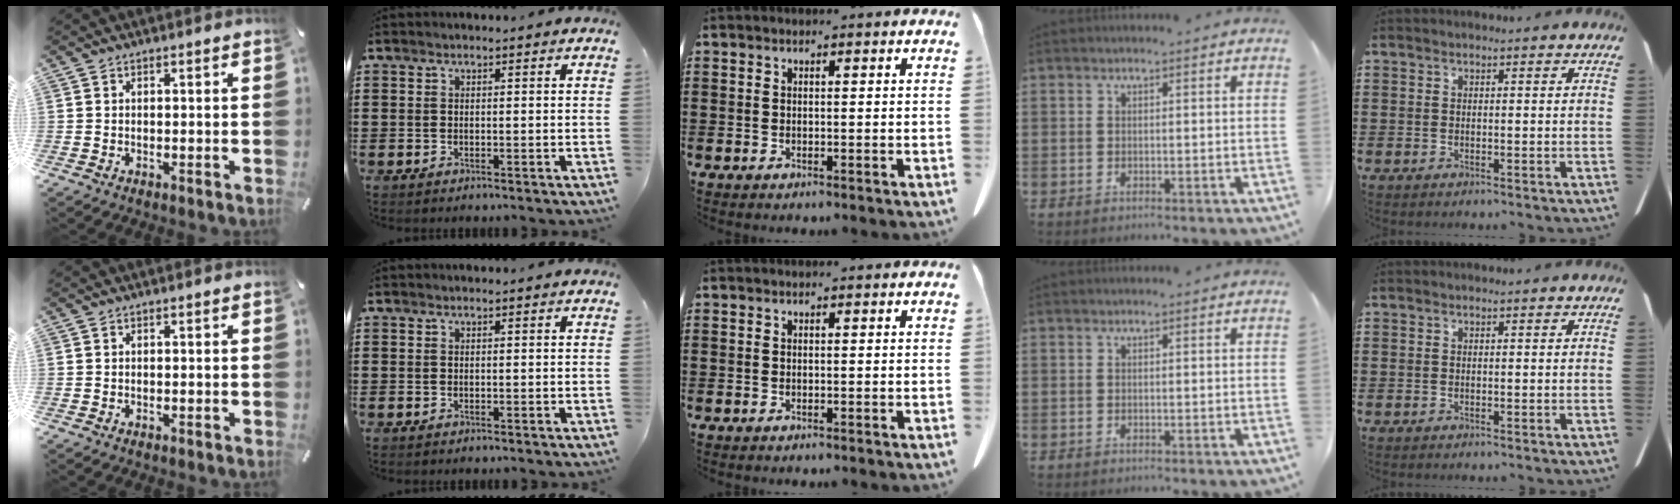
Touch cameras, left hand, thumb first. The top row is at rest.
{}